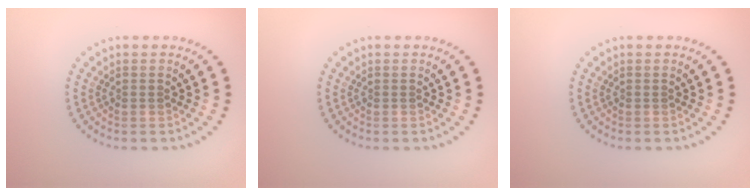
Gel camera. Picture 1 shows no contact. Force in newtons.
{"total": 0.0}
{"total": 0.0}